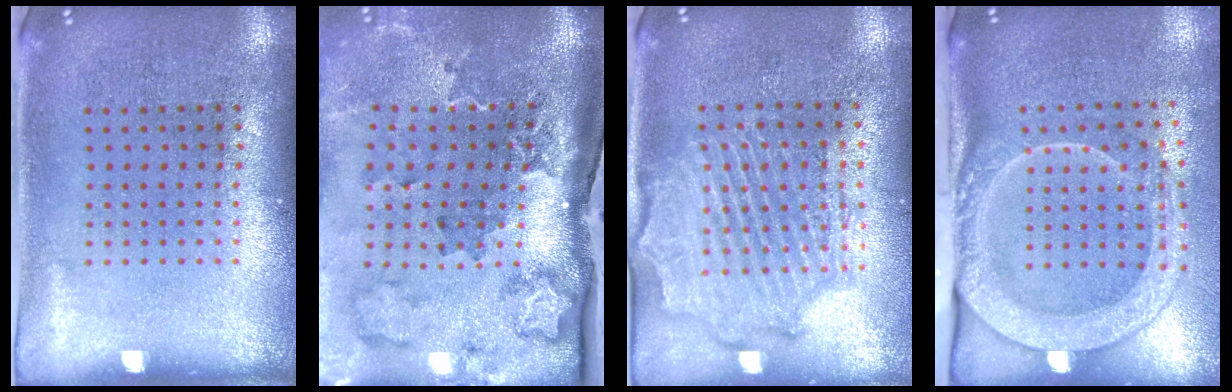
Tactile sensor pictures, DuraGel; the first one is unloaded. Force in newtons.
{"total": 3.0, "press": 2.2, "slide": 2.0}
{"total": 2.1, "press": 2.0, "slide": 0.6}
{"total": 2.7, "press": 2.1, "slide": 1.6}